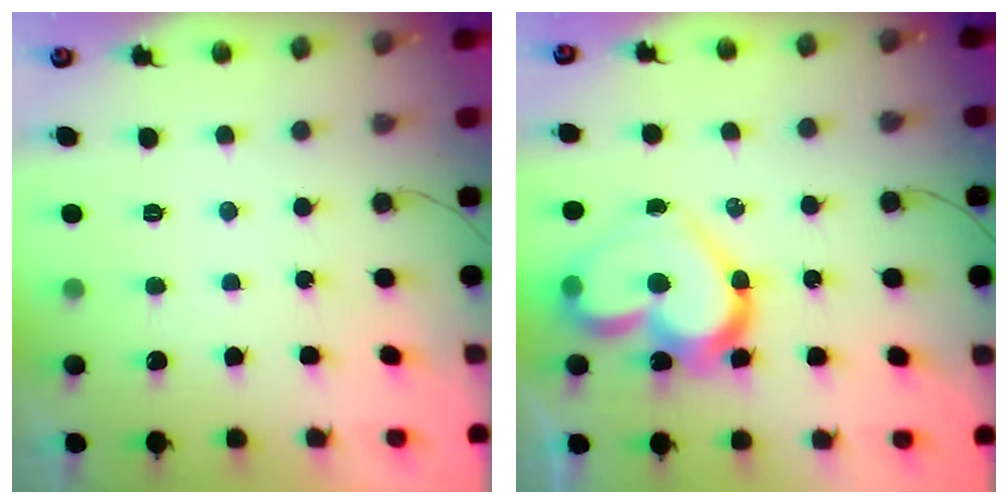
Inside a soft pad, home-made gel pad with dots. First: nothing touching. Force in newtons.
{"total": 18.6, "press": 18.5, "slide": 2.0}